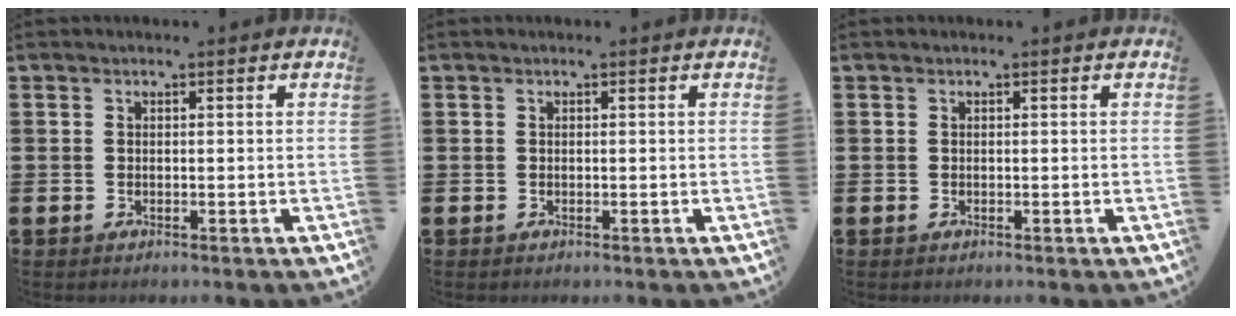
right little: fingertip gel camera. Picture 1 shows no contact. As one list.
[{"total": 0.0}, {"total": 0.0}]